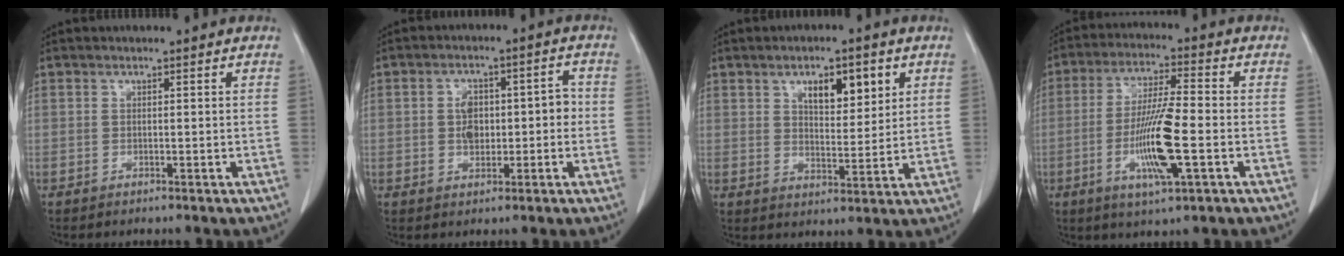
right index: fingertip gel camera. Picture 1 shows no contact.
{"total": 6.1, "force": [-0.4, 3.8, 4.7], "torque": [-0.073, 0.027, -0.002]}
{"total": 7.3, "force": [3.5, 3.0, 5.7], "torque": [-0.087, 0.002, 0.058]}
{"total": 11.4, "force": [-3.1, 1.0, 10.9], "torque": [-0.210, -0.010, -0.060]}